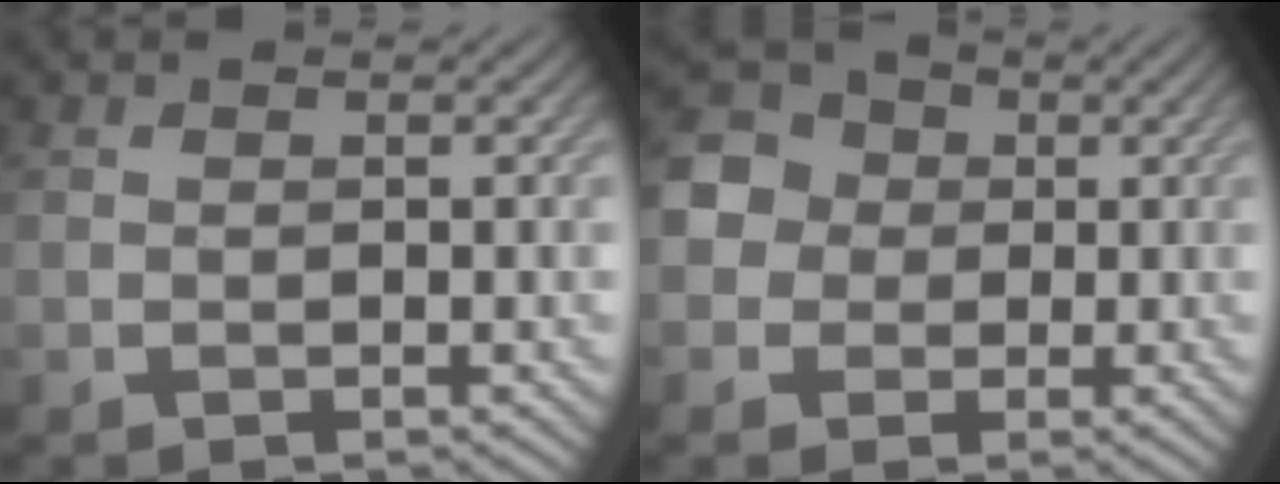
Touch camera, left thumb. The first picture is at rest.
{"total": 7.6, "force": [0.7, 7.2, 2.4], "torque": [-0.089, 0.025, -0.022]}